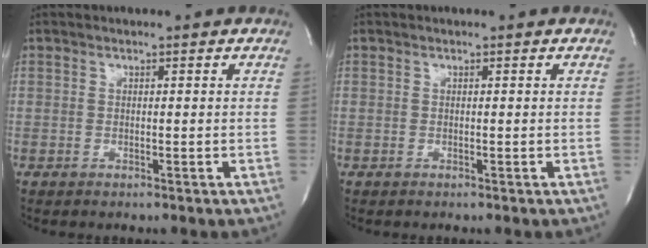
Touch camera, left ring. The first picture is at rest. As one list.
[{"total": 0.0}]